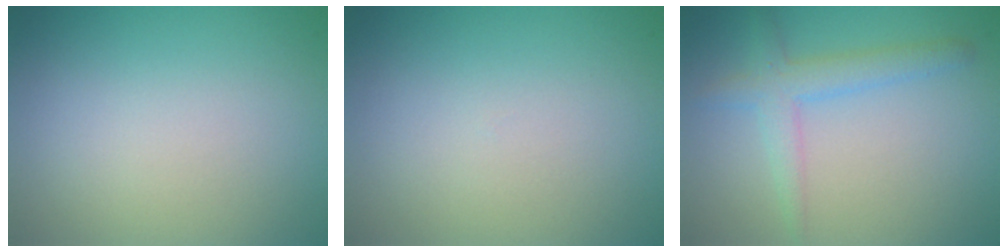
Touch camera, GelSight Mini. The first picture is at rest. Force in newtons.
{"total": 0.0}
{"total": 2.9, "press": 2.9, "slide": 0.1}